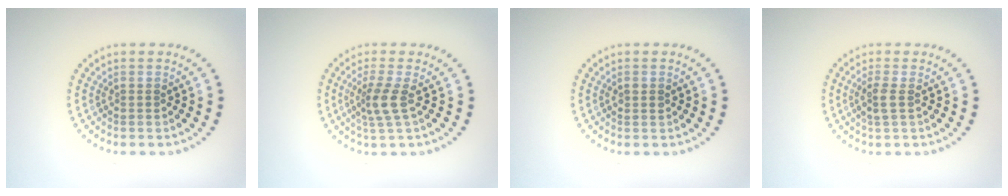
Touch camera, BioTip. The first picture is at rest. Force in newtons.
{"total": 2.4, "press": 1.8, "slide": 1.6}
{"total": 0.9, "press": 0.9, "slide": 0.1}
{"total": 1.6, "press": 1.4, "slide": 0.7}